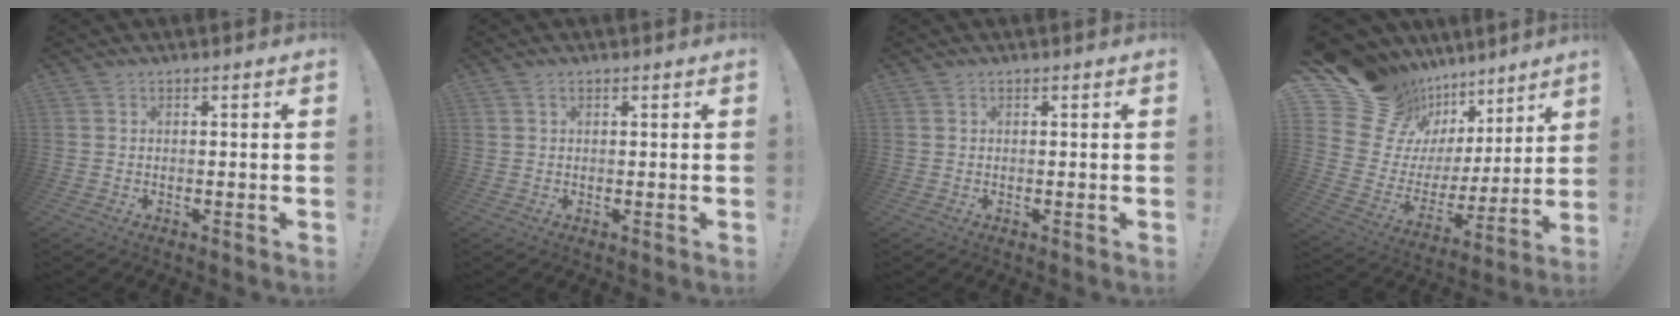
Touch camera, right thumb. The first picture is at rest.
{"total": 0.6, "force": [0.4, 0.1, 0.5], "torque": [-0.005, 0.000, 0.006]}
{"total": 0.0}
{"total": 16.9, "force": [11.6, 11.0, 5.7], "torque": [-0.087, -0.095, 0.237]}